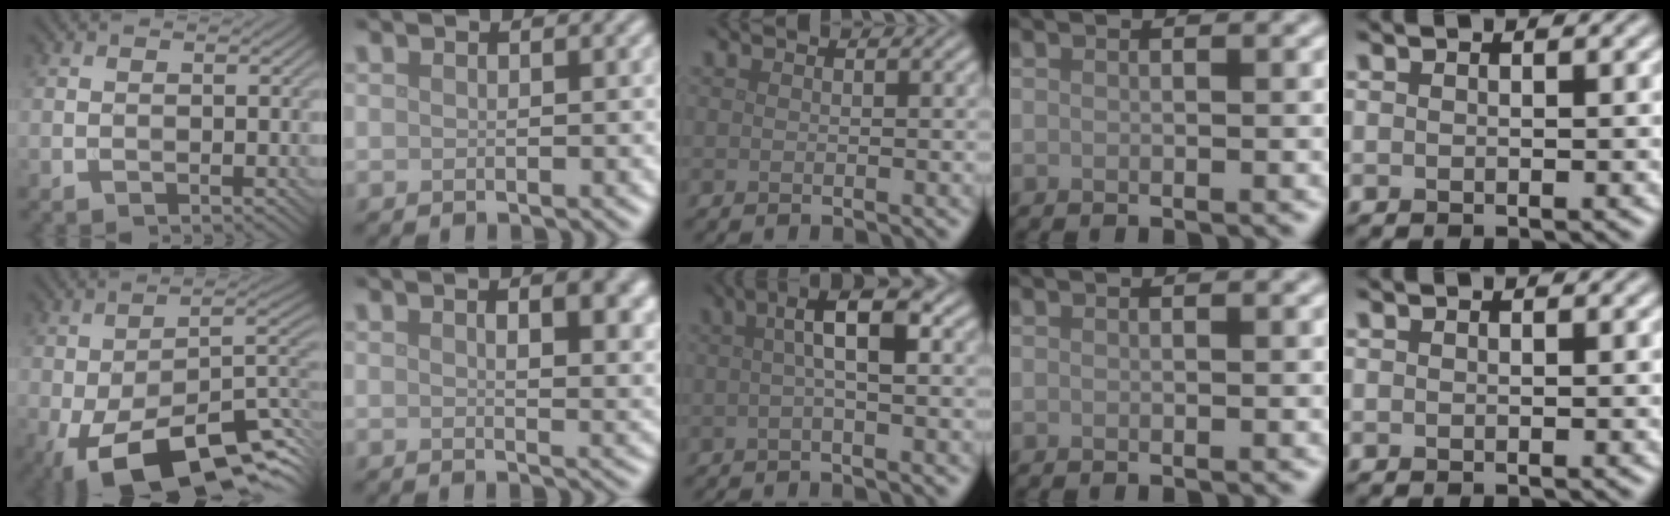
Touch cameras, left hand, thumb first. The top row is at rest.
{"thumb": {"total": 19.0, "force": [-9.5, 8.6, 14.1], "torque": [-0.221, -0.031, -0.149]}, "index": {"total": 5.9, "force": [1.8, 2.7, 4.9], "torque": [-0.055, -0.003, 0.030]}, "middle": {"total": 4.5, "force": [0.5, 1.0, 4.4], "torque": [-0.065, 0.014, 0.001]}}